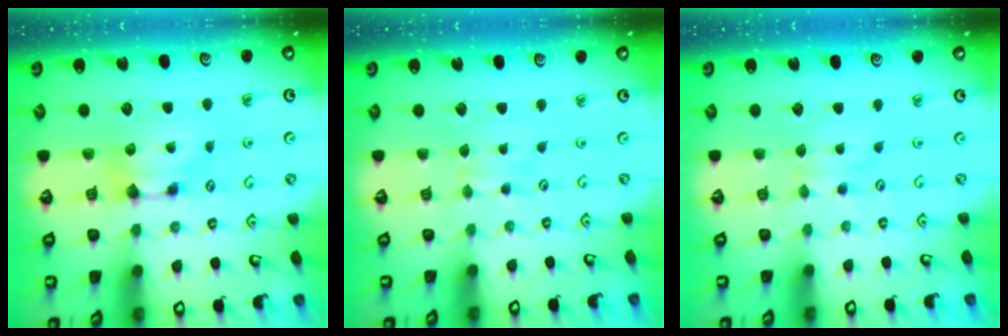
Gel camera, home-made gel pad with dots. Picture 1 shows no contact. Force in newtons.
{"total": 2.8, "press": 2.8, "slide": 0.4}
{"total": 2.1, "press": 2.0, "slide": 0.4}